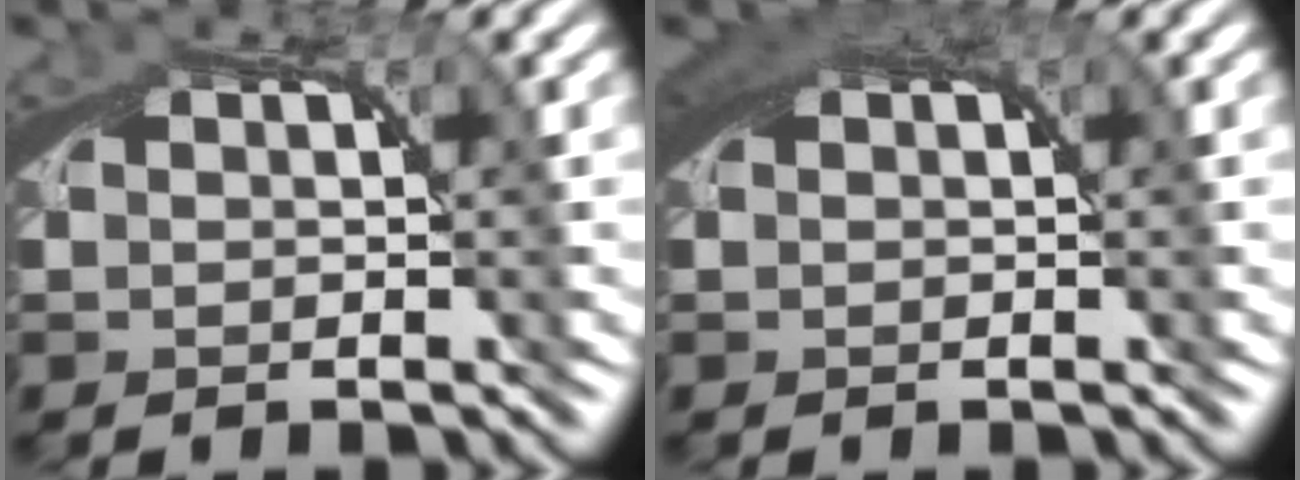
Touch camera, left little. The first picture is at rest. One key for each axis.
{"total": 2.1, "fx": 0.8, "fy": 1.1, "fz": 1.6, "tx": -0.033, "ty": -0.002, "tz": 0.014}